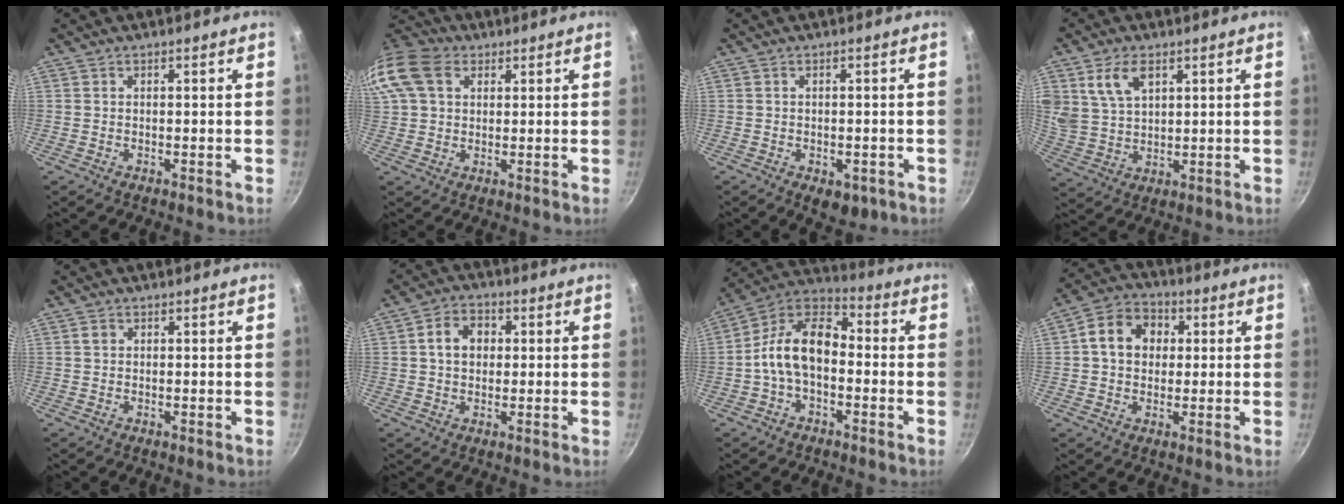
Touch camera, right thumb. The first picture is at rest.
{"total": 15.8, "force": [5.6, 11.7, 9.0], "torque": [-0.202, 0.027, 0.094]}
{"total": 4.9, "force": [-2.1, 2.8, 3.4], "torque": [-0.030, 0.004, -0.019]}
{"total": 8.6, "force": [4.0, 5.4, 5.3], "torque": [-0.088, -0.016, 0.086]}
{"total": 1.0, "force": [0.3, 0.9, 0.5], "torque": [-0.005, 0.002, 0.005]}
{"total": 7.8, "force": [1.4, 6.1, 4.7], "torque": [-0.058, 0.013, 0.013]}
{"total": 13.0, "force": [-1.9, 8.0, 10.0], "torque": [-0.160, 0.049, -0.056]}
{"total": 10.0, "force": [1.7, 8.1, 5.7], "torque": [-0.069, 0.016, 0.012]}